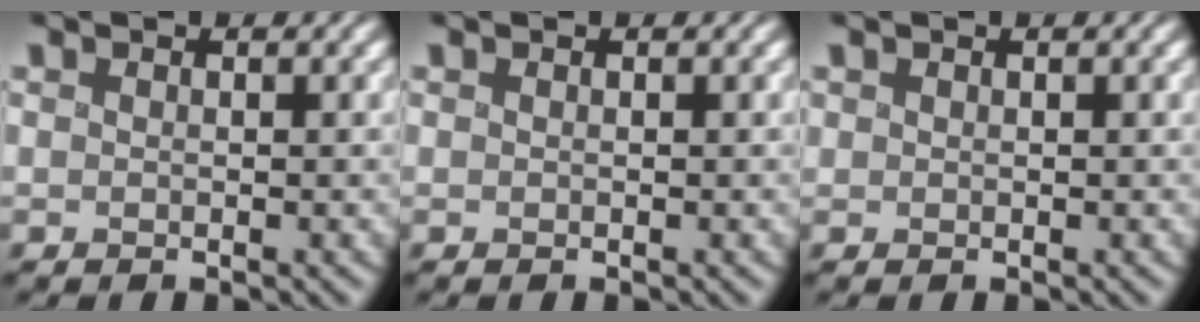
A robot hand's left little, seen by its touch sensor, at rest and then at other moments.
{"total": 0.0}
{"total": 0.0}